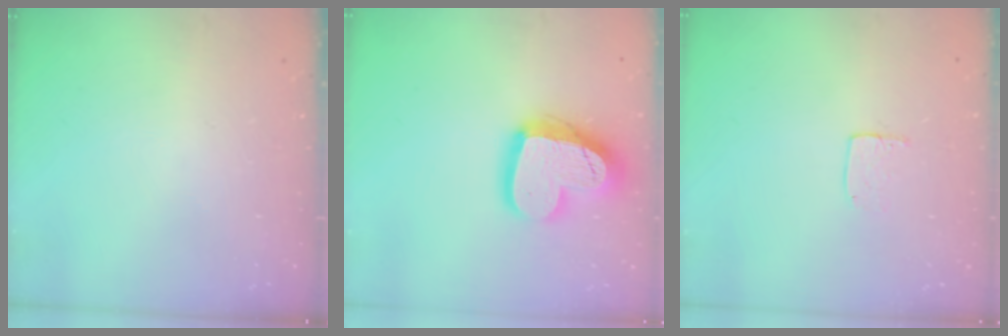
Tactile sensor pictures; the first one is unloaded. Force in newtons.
{"total": 18.3, "press": 18.2, "slide": 1.6}
{"total": 5.2, "press": 5.2, "slide": 0.4}